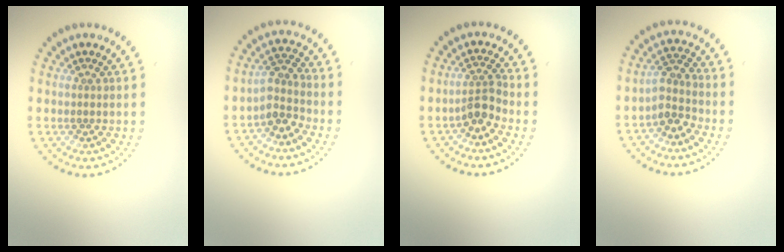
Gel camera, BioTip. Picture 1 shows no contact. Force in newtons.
{"total": 2.7, "press": 2.1, "slide": 1.6}
{"total": 2.5, "press": 1.9, "slide": 1.5}
{"total": 2.7, "press": 2.1, "slide": 1.6}